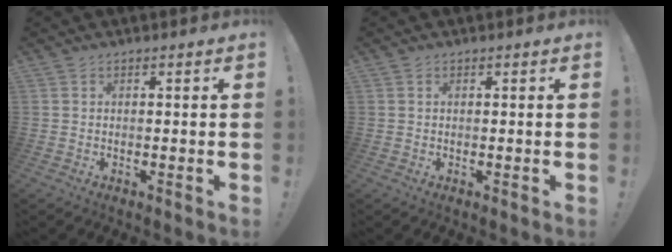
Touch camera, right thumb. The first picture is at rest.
{"total": 0.0}